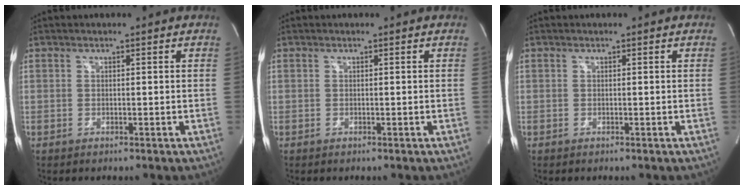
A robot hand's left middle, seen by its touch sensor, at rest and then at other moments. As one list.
[{"total": 0.0}, {"total": 0.0}]